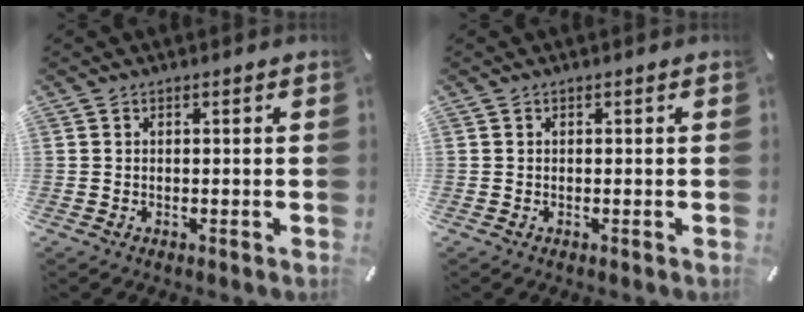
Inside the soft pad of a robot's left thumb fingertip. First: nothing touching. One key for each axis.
{"total": 0.0}